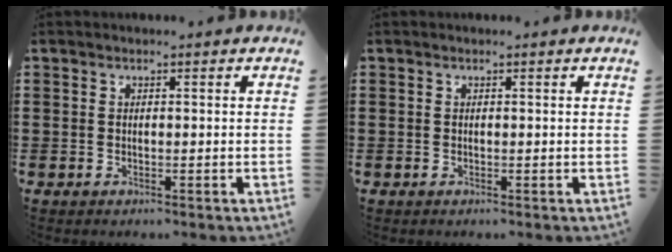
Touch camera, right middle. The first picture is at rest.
{"total": 0.0}